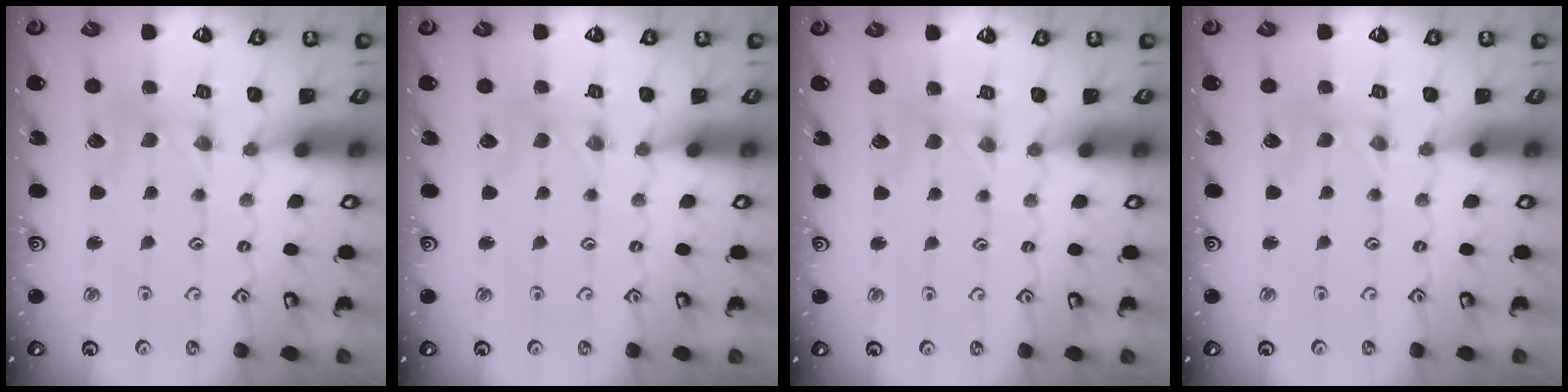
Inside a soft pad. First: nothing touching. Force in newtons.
{"total": 0.0}
{"total": 2.1, "press": 2.0, "slide": 0.4}
{"total": 0.0}